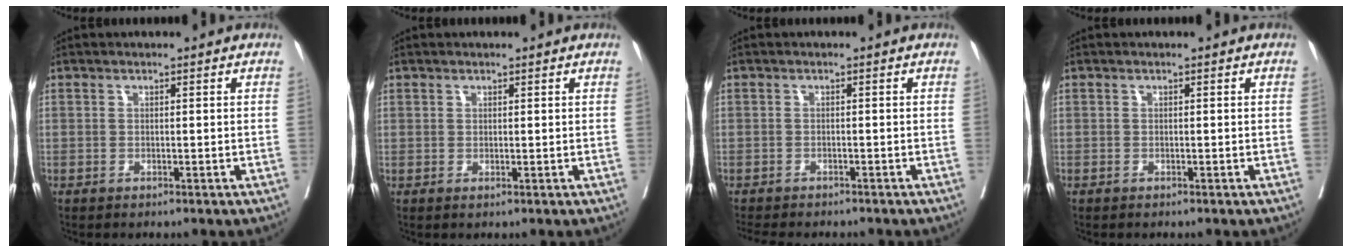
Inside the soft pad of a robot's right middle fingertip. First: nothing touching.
{"total": 0.9, "force": [0.5, 0.7, 0.0], "torque": [0.008, -0.001, 0.004]}
{"total": 6.9, "force": [-6.1, 2.0, 2.6], "torque": [-0.036, -0.005, -0.086]}
{"total": 0.0}